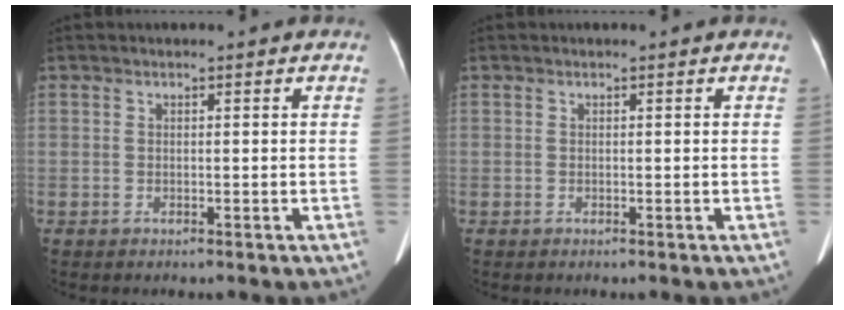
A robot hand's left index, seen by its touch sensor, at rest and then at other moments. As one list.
[{"total": 0.0}]